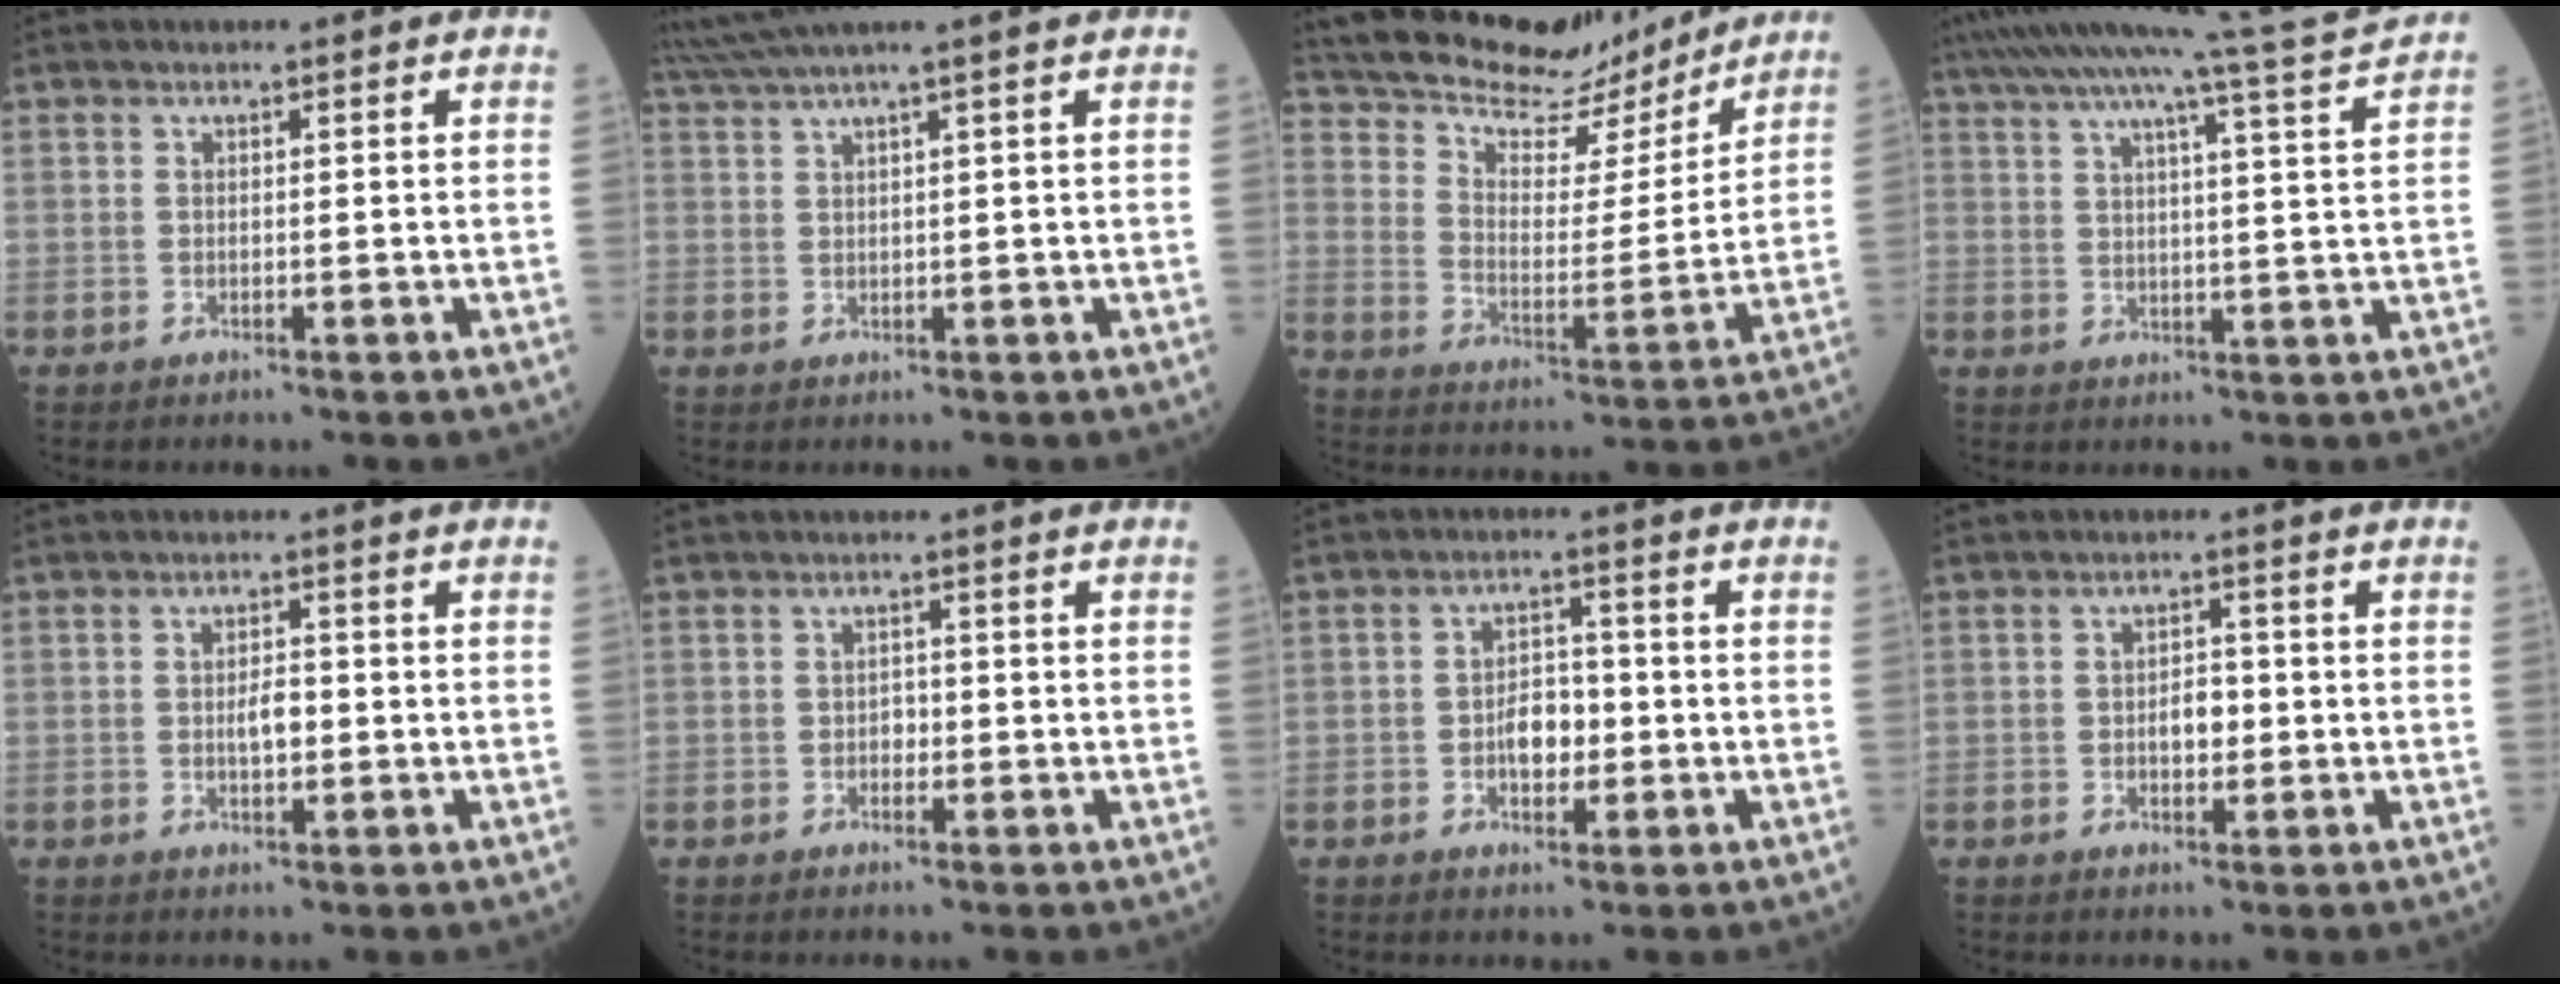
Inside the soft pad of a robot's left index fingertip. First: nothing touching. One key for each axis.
{"total": 5.8, "fx": 4.8, "fy": -2.0, "fz": 2.7, "tx": -0.047, "ty": 0.021, "tz": 0.090}
{"total": 20.6, "fx": 18.0, "fy": 6.5, "fz": 7.5, "tx": -0.146, "ty": 0.012, "tz": 0.271}
{"total": 16.1, "fx": 14.3, "fy": -2.8, "fz": 6.8, "tx": -0.125, "ty": -0.034, "tz": 0.194}
{"total": 2.8, "fx": -0.3, "fy": 1.1, "fz": 2.5, "tx": -0.044, "ty": 0.003, "tz": -0.004}
{"total": 1.3, "fx": -0.3, "fy": 0.9, "fz": 0.9, "tx": -0.011, "ty": 0.004, "tz": -0.006}
{"total": 4.5, "fx": -1.0, "fy": 2.6, "fz": 3.6, "tx": -0.063, "ty": 0.010, "tz": -0.017}
{"total": 3.0, "fx": -0.4, "fy": 1.6, "fz": 2.5, "tx": -0.040, "ty": 0.005, "tz": -0.006}